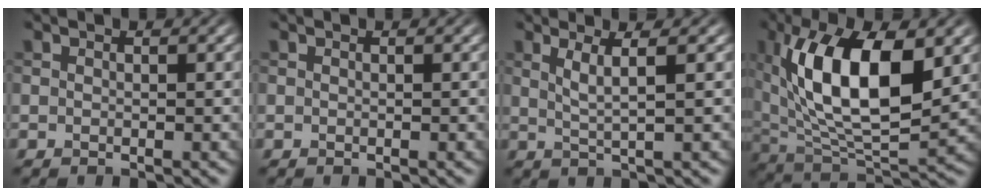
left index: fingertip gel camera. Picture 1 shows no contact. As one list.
[{"total": 0.0}, {"total": 2.7, "force": [1.0, 0.5, 2.5], "torque": [-0.040, -0.001, 0.018]}, {"total": 13.1, "force": [3.3, 5.8, 11.3], "torque": [-0.192, 0.002, 0.052]}]